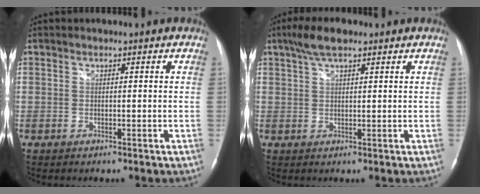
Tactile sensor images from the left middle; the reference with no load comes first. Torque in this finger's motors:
{"motor_torque": [0.58, -0.29, -0.09, 0.05]}